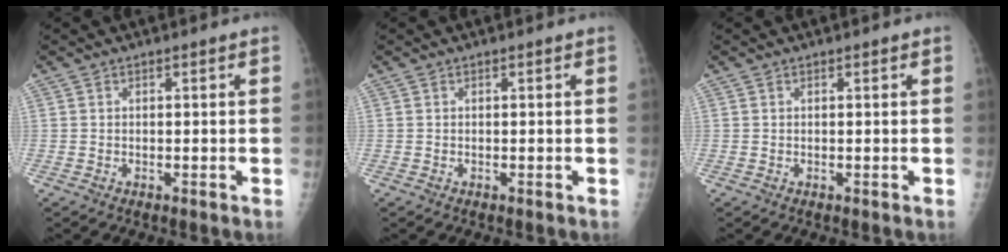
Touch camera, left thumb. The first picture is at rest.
{"total": 0.0}
{"total": 0.0}